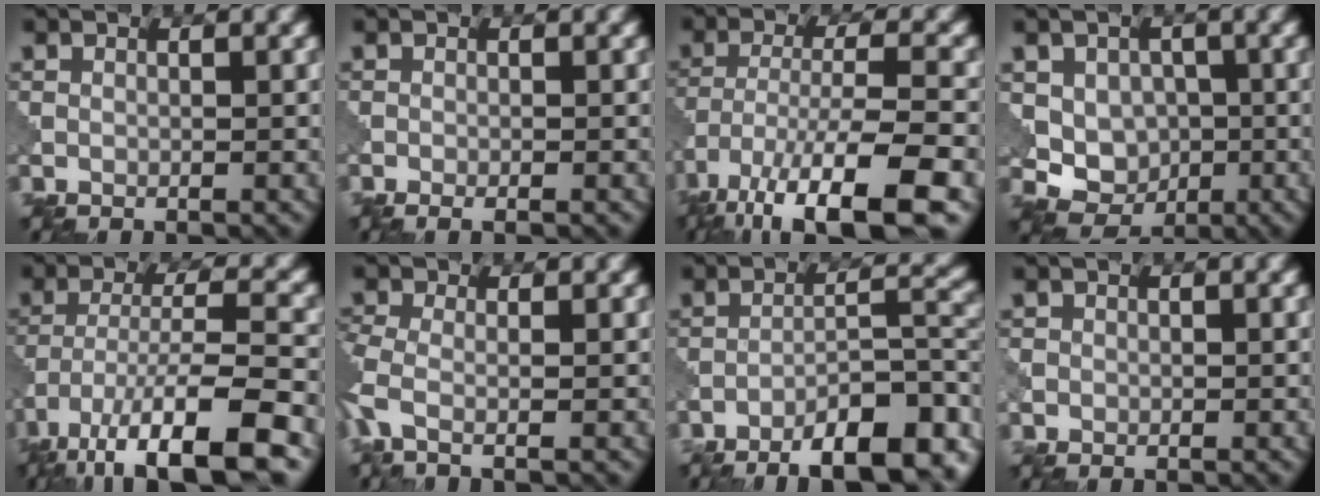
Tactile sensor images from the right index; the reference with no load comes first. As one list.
[{"total": 1.1, "force": [-0.8, 0.3, 0.7], "torque": [0.001, -0.001, -0.013]}, {"total": 11.9, "force": [-8.5, 3.0, 7.8], "torque": [-0.158, -0.015, -0.140]}, {"total": 4.9, "force": [-0.2, 4.4, 2.0], "torque": [-0.026, -0.009, 0.001]}, {"total": 11.4, "force": [-8.1, 2.7, 7.7], "torque": [-0.141, -0.006, -0.137]}, {"total": 3.1, "force": [-1.1, 1.1, 2.7], "torque": [-0.052, -0.013, -0.030]}, {"total": 10.9, "force": [-8.5, 2.5, 6.3], "torque": [-0.091, 0.006, -0.125]}, {"total": 1.1, "force": [-0.4, 1.0, -0.3], "torque": [0.008, -0.002, 0.002]}]